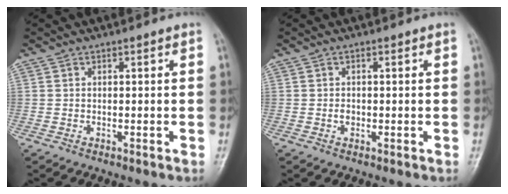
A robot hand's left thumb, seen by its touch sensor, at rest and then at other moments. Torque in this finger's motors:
{"motor_torque": [-0.01, -0.01, 0.25, -0.02, 0.00]}